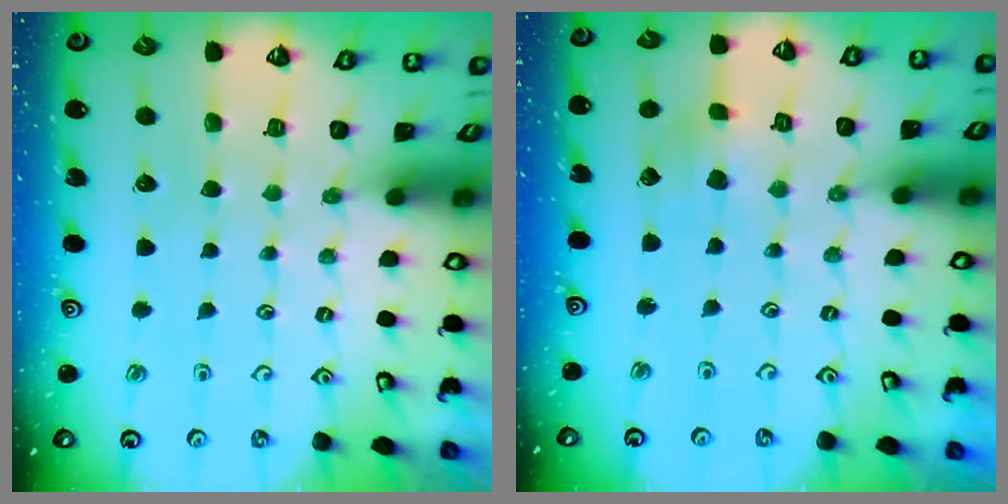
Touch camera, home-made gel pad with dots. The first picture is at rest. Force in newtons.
{"total": 3.0, "press": 3.0, "slide": 0.2}